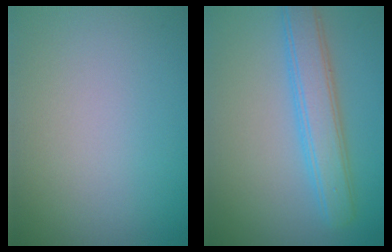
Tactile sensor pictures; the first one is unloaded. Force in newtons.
{"total": 4.5, "press": 4.5, "slide": 0.1}